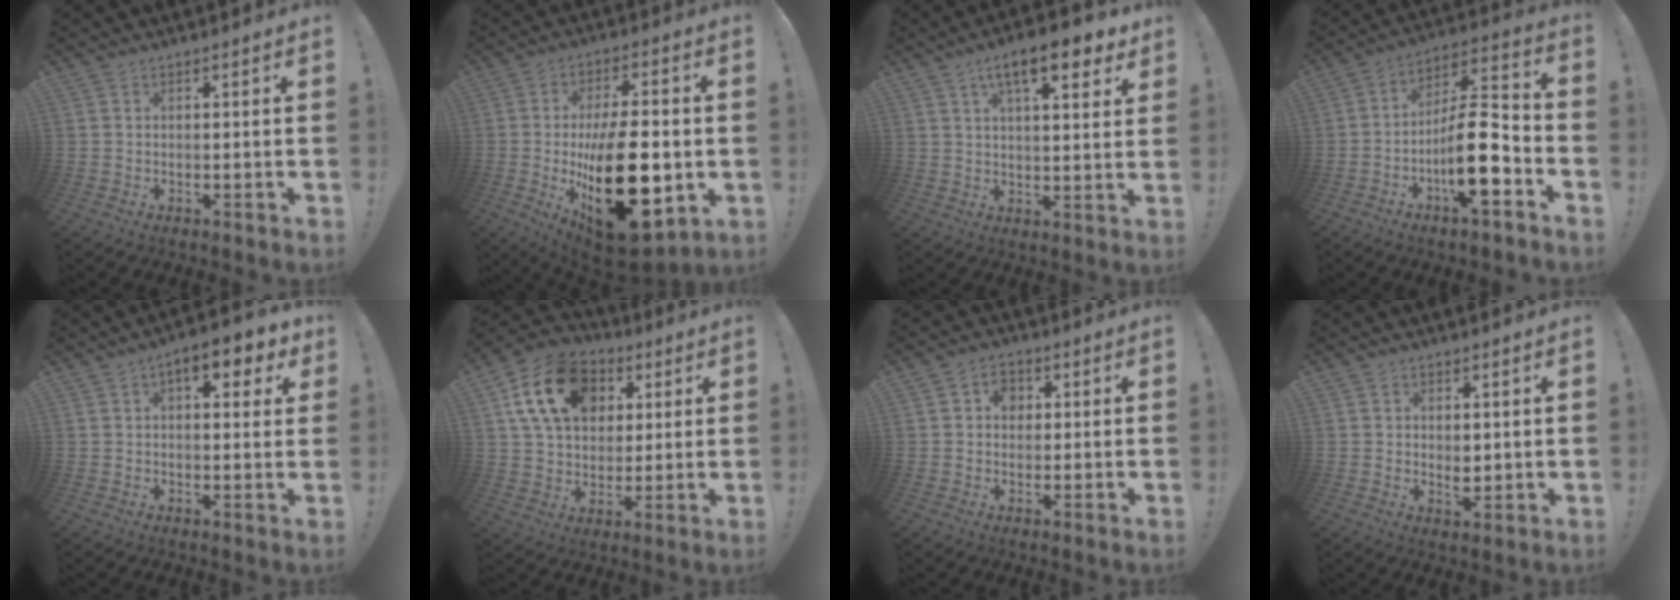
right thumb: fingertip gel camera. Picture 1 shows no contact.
{"total": 28.2, "force": [-4.3, 13.5, 24.3], "torque": [-0.415, 0.004, -0.052]}
{"total": 12.3, "force": [6.5, 3.8, 9.7], "torque": [-0.142, -0.026, 0.102]}
{"total": 17.1, "force": [-6.3, 5.0, 15.1], "torque": [-0.256, 0.029, -0.102]}
{"total": 8.2, "force": [3.6, 3.8, 6.3], "torque": [-0.073, -0.008, 0.055]}
{"total": 19.2, "force": [7.3, 13.6, 11.5], "torque": [-0.181, -0.020, 0.136]}
{"total": 5.0, "force": [1.1, 4.2, 2.4], "torque": [-0.025, 0.001, 0.017]}
{"total": 3.4, "force": [0.4, 2.6, 2.2], "torque": [-0.013, -0.008, 0.004]}